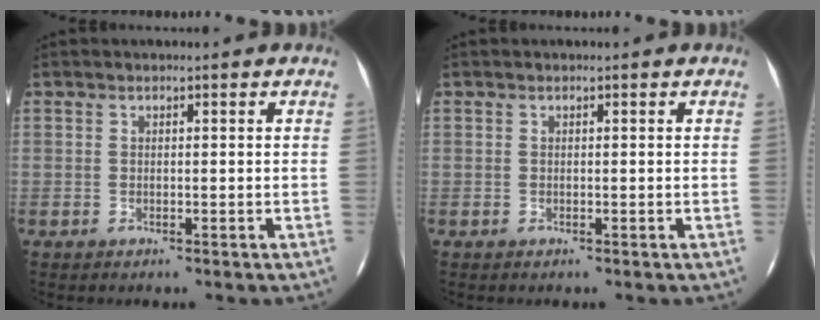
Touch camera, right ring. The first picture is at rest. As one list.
[{"total": 0.0}]